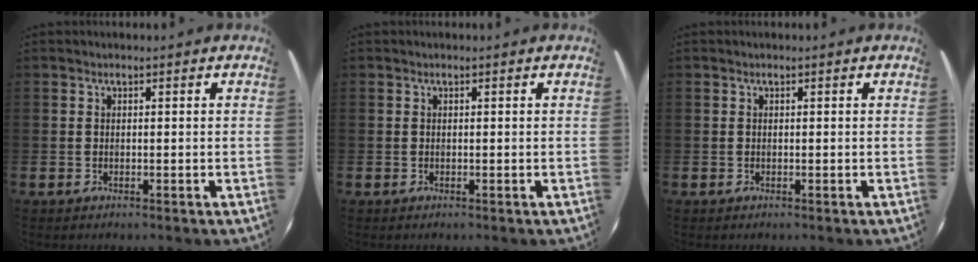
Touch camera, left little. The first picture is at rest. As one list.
[{"total": 0.0}, {"total": 0.0}]